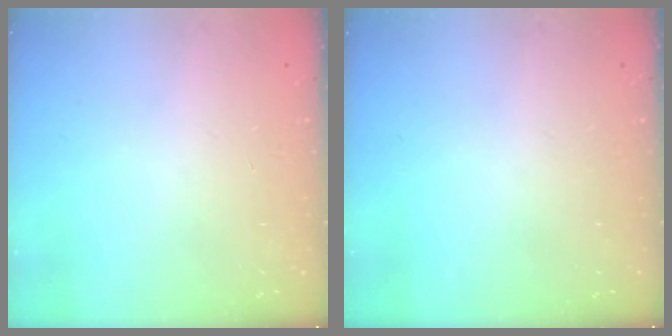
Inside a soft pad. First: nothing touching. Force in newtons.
{"total": 0.0}